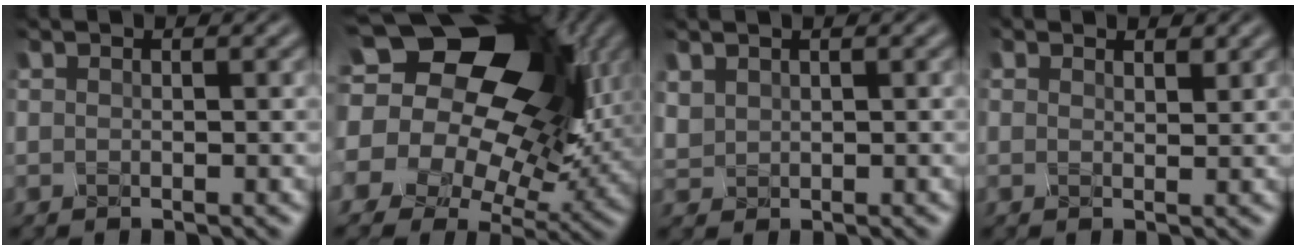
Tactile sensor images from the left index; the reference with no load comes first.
{"total": 20.4, "force": [7.0, 13.3, 13.7], "torque": [-0.233, 0.059, 0.100]}
{"total": 1.3, "force": [0.7, 1.0, 0.5], "torque": [-0.019, 0.007, 0.023]}
{"total": 1.2, "force": [1.1, 0.4, 0.3], "torque": [-0.002, 0.001, 0.021]}